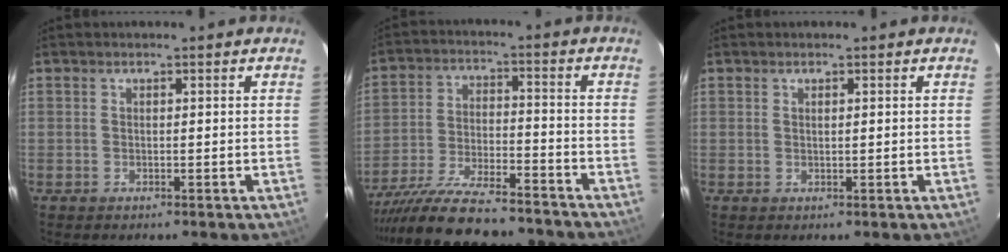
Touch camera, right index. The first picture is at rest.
{"total": 21.2, "force": [-18.6, 4.2, 9.3], "torque": [-0.185, -0.041, -0.290]}
{"total": 0.7, "force": [0.3, 0.1, 0.6], "torque": [-0.012, 0.002, 0.006]}